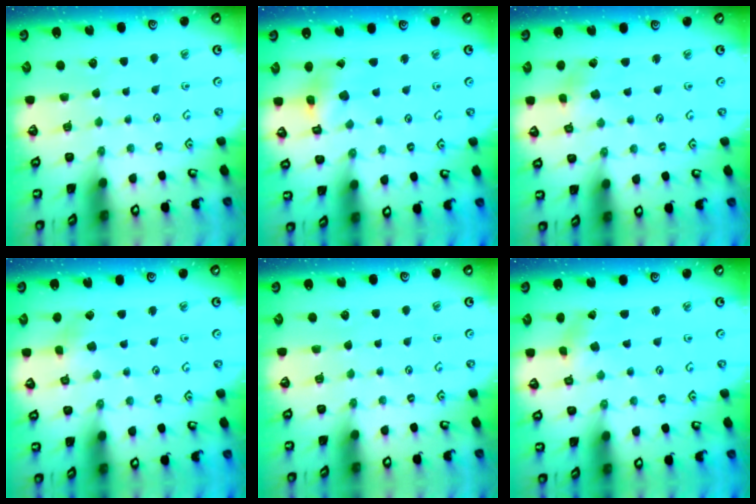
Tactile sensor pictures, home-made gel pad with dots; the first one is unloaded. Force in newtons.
{"total": 7.5, "press": 7.5, "slide": 0.8}
{"total": 2.5, "press": 2.4, "slide": 0.4}
{"total": 3.0, "press": 2.9, "slide": 0.3}
{"total": 0.0}
{"total": 0.0}